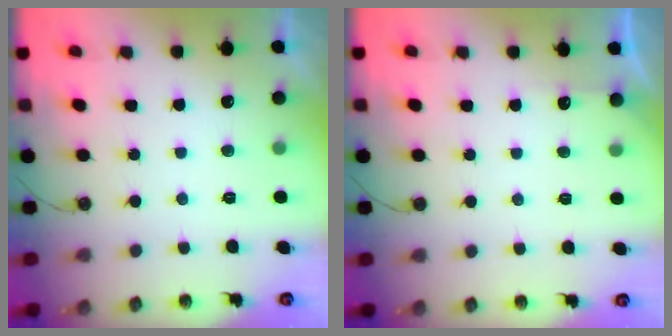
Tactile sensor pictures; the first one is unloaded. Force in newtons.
{"total": 2.9, "press": 2.9, "slide": 0.3}